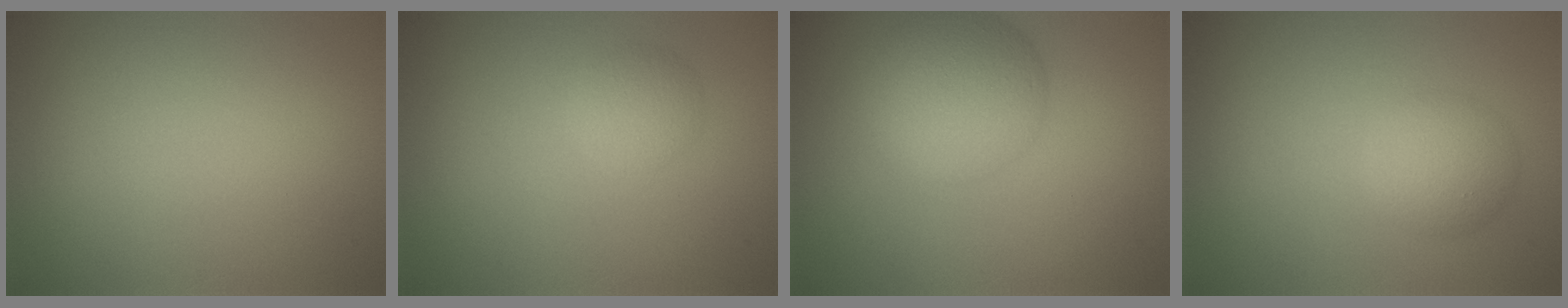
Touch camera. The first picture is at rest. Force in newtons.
{"total": 2.0, "press": 2.0, "slide": 0.1}
{"total": 6.0, "press": 6.0, "slide": 0.4}
{"total": 3.1, "press": 3.1, "slide": 0.1}